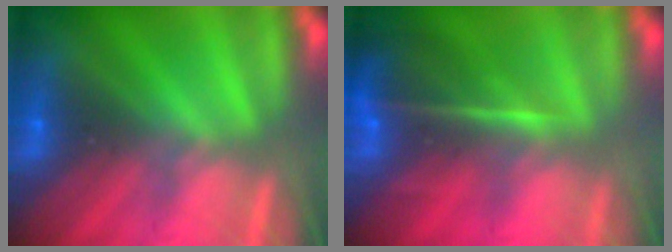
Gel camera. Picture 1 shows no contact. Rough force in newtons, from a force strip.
{"total": 7.4}